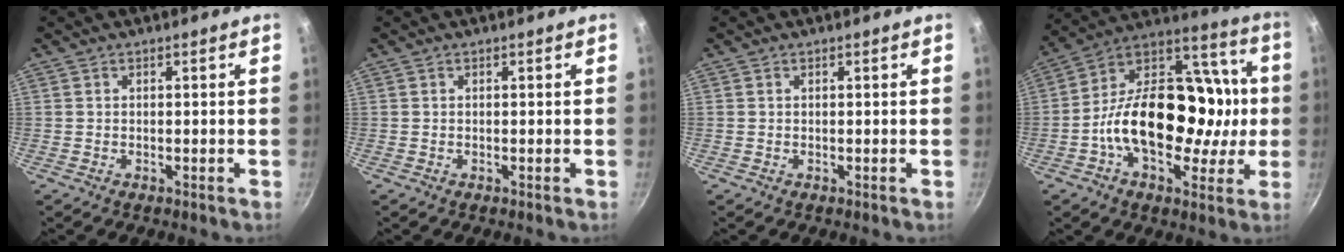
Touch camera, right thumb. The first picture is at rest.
{"total": 0.0}
{"total": 0.0}
{"total": 26.4, "force": [-1.9, 15.4, 21.4], "torque": [-0.313, 0.045, -0.028]}